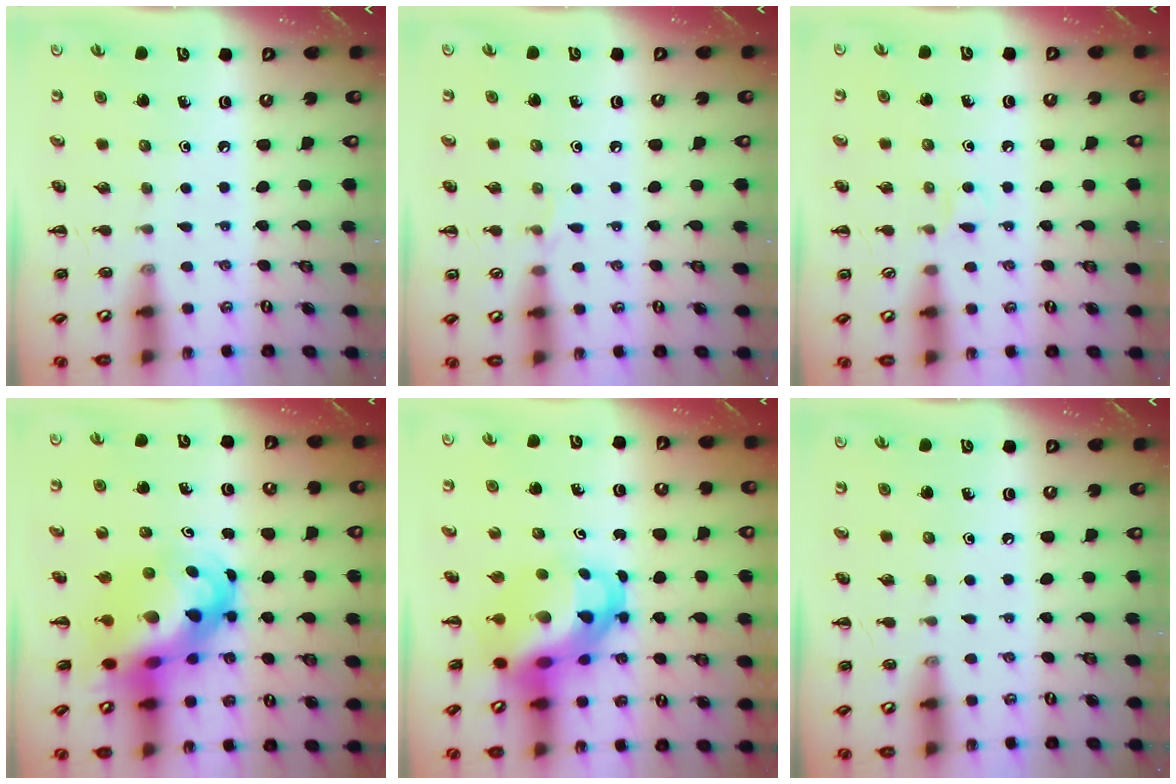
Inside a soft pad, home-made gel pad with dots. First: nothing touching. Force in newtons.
{"total": 3.8, "press": 3.5, "slide": 1.5}
{"total": 3.3, "press": 3.1, "slide": 1.1}
{"total": 10.1, "press": 9.7, "slide": 2.8}
{"total": 11.4, "press": 11.0, "slide": 2.9}
{"total": 0.0}